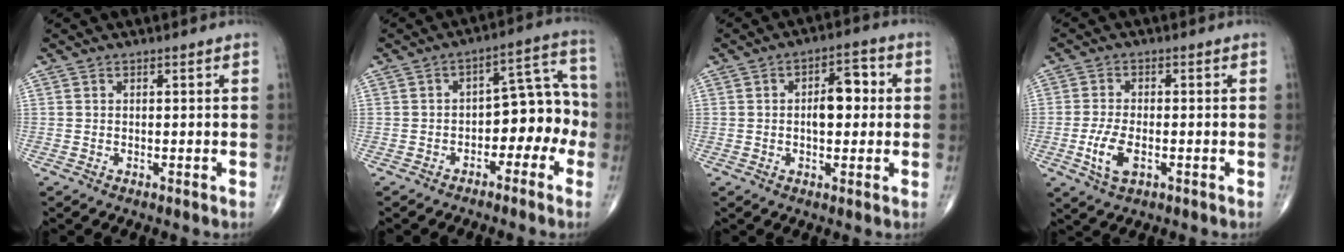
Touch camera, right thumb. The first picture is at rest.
{"total": 10.0, "force": [-3.3, 6.1, 7.3], "torque": [-0.052, 0.057, -0.052]}
{"total": 7.1, "force": [0.5, 3.8, 5.9], "torque": [-0.067, 0.013, -0.001]}
{"total": 6.0, "force": [-1.8, 2.9, 4.9], "torque": [-0.103, 0.001, -0.031]}